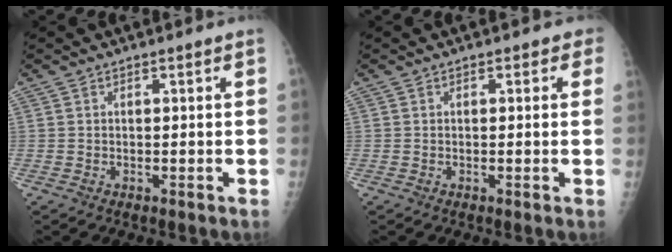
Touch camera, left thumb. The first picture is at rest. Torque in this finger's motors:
{"motor_torque": [0.18, 0.02, 0.30, -0.41, 0.03]}